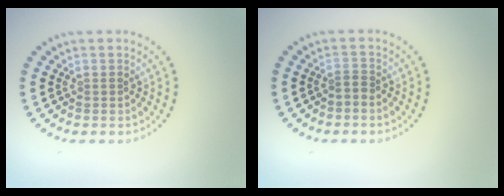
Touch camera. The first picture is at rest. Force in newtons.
{"total": 0.7, "press": 0.4, "slide": 0.5}